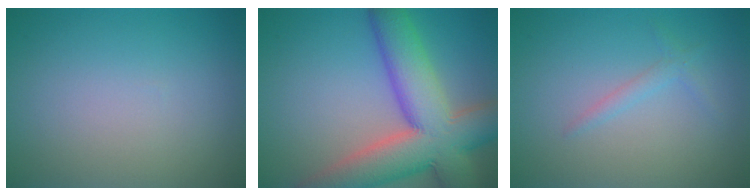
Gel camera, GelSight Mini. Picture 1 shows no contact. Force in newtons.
{"total": 11.7, "press": 11.7, "slide": 0.6}
{"total": 1.1, "press": 1.1, "slide": 0.1}